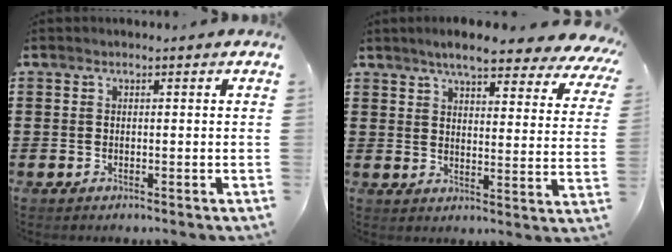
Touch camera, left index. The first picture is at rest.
{"total": 6.8, "force": [5.9, 0.6, 3.3], "torque": [-0.070, -0.030, 0.099]}